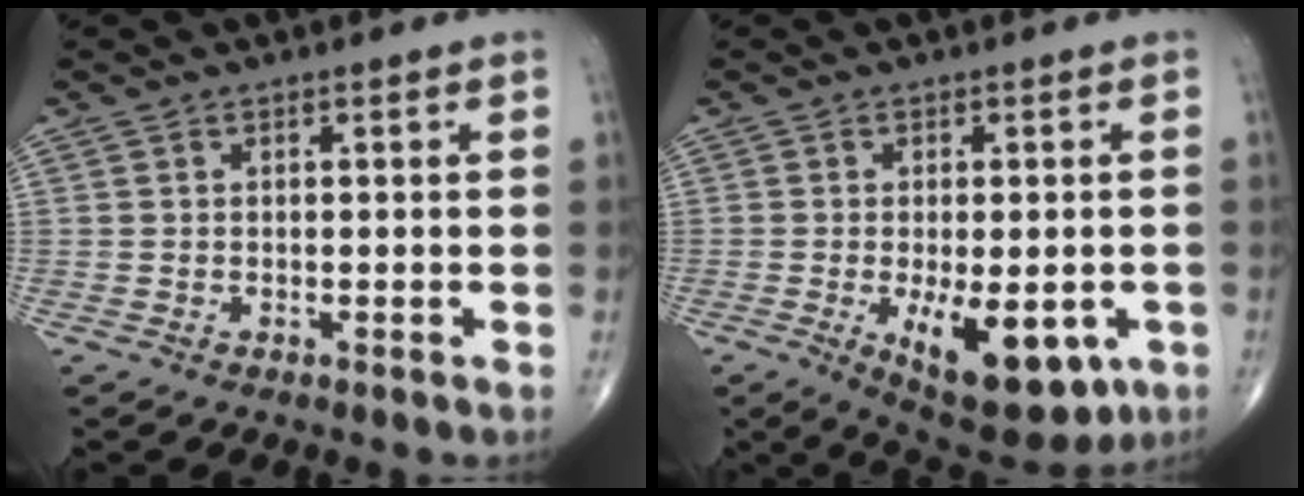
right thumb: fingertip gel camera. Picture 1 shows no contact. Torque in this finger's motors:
{"motor_torque": [1.63, 1.55, 0.22, -0.26, 0.38]}